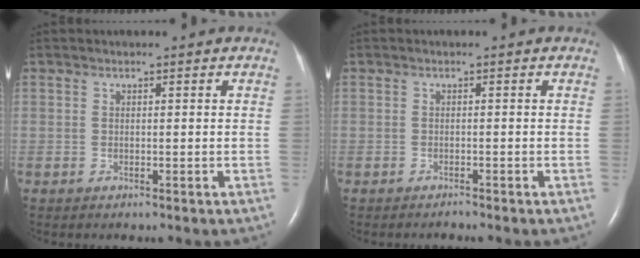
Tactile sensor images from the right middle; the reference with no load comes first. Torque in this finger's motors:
{"motor_torque": [0.01, -0.09, 0.00, 0.01]}